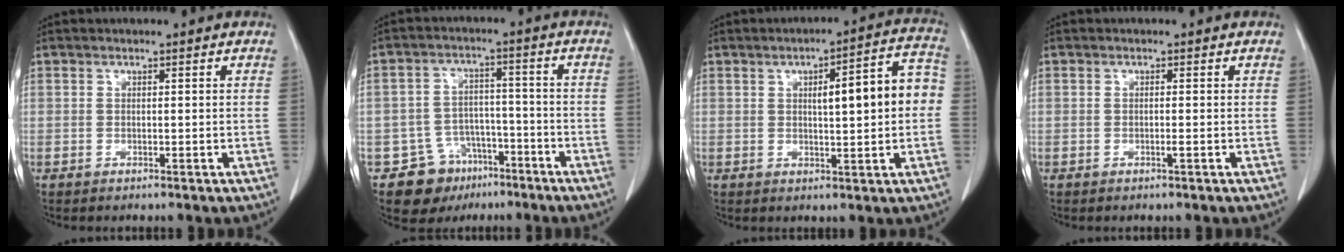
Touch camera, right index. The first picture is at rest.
{"total": 9.1, "force": [-5.6, 6.9, 1.9], "torque": [-0.025, 0.025, -0.079]}
{"total": 10.3, "force": [0.7, 1.9, 10.0], "torque": [-0.133, 0.033, 0.011]}
{"total": 0.7, "force": [-0.2, -0.1, 0.7], "torque": [-0.011, 0.000, -0.002]}